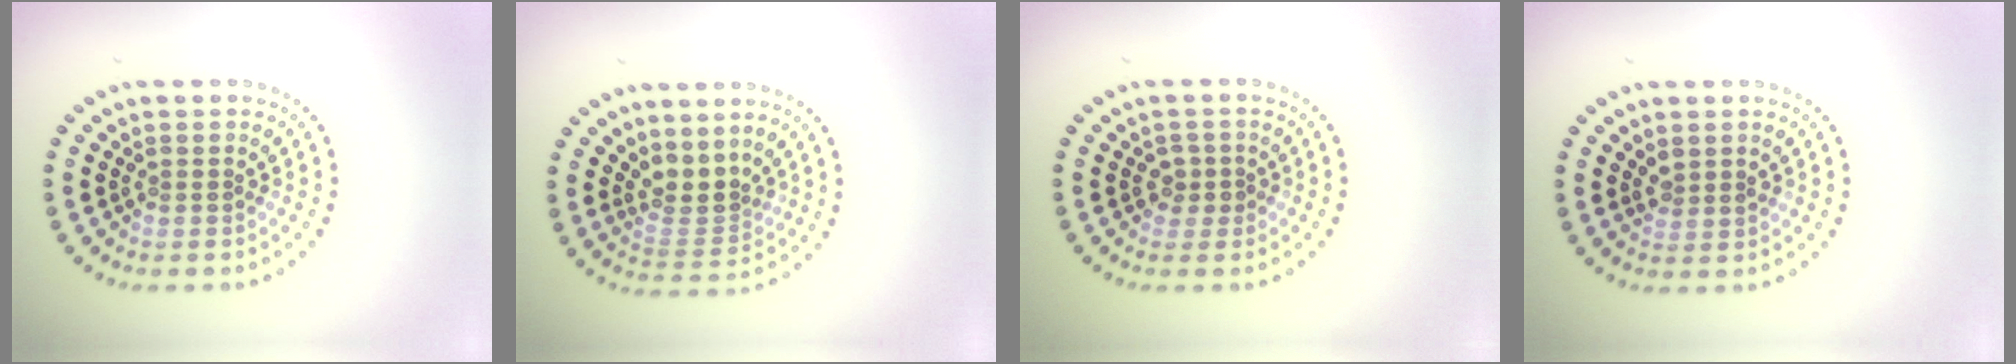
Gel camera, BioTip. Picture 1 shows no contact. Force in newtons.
{"total": 2.8, "press": 2.1, "slide": 1.8}
{"total": 1.3, "press": 1.2, "slide": 0.6}
{"total": 1.0, "press": 0.9, "slide": 0.4}